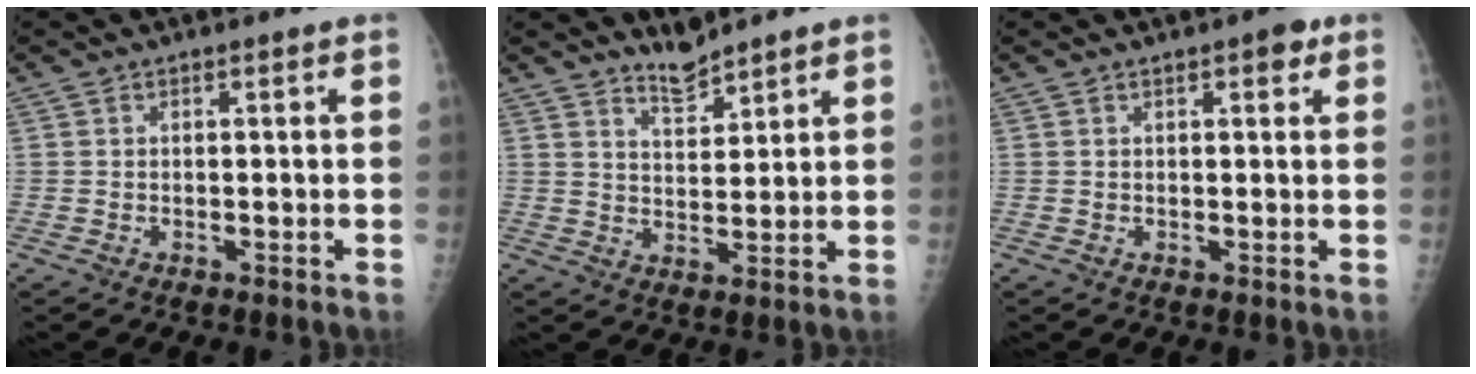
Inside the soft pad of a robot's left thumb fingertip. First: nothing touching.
{"total": 4.2, "force": [4.0, 0.9, 1.0], "torque": [-0.007, -0.038, 0.075]}
{"total": 2.4, "force": [1.2, 1.0, 1.9], "torque": [-0.016, 0.000, 0.011]}